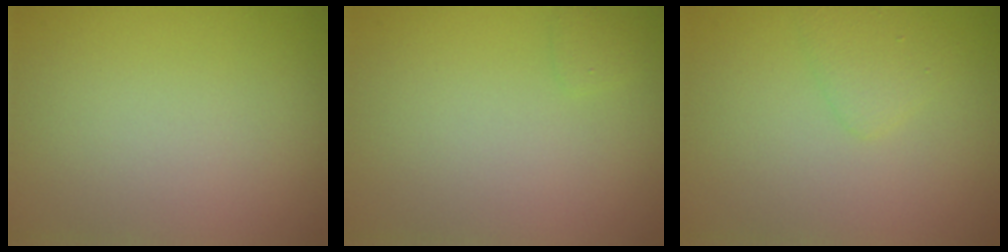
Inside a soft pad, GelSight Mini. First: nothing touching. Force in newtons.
{"total": 0.7, "press": 0.7, "slide": 0.1}
{"total": 1.5, "press": 1.5, "slide": 0.0}